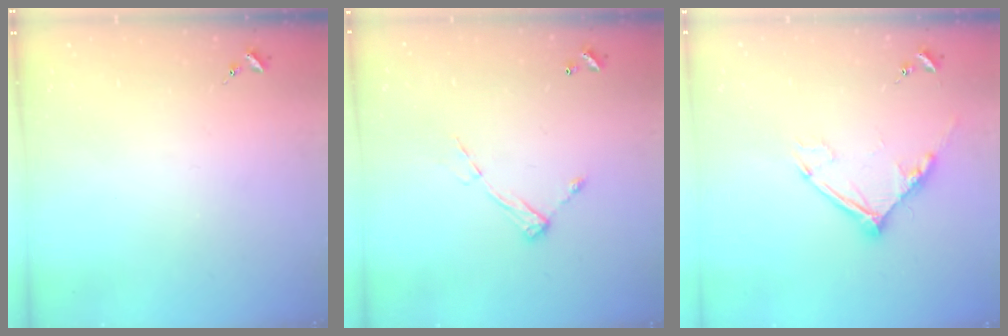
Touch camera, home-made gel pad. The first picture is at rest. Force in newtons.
{"total": 8.2, "press": 8.2, "slide": 0.5}
{"total": 10.7, "press": 10.6, "slide": 1.1}